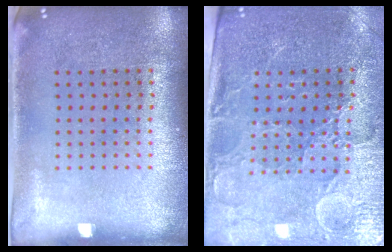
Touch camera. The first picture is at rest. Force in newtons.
{"total": 3.4, "press": 3.3, "slide": 0.9}